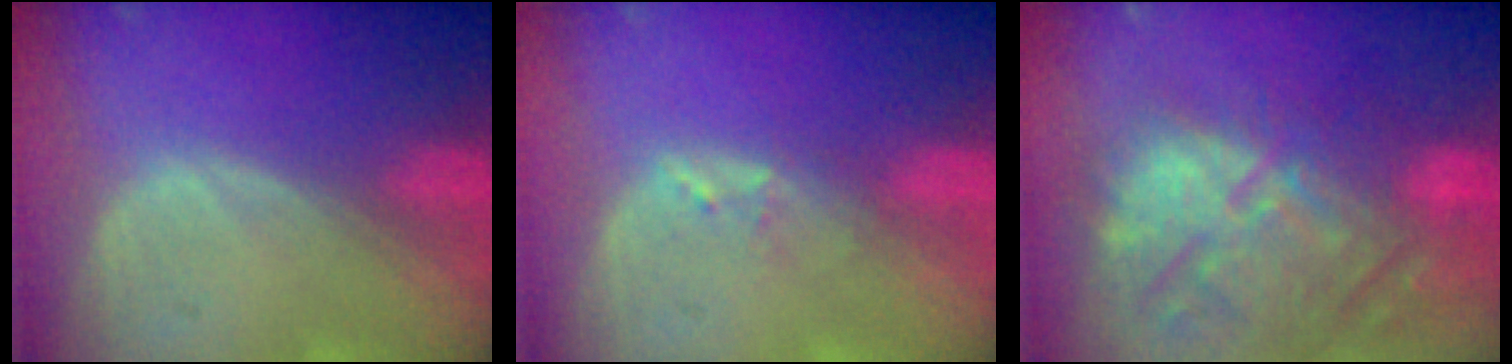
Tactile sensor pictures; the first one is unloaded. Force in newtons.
{"total": 1.6, "press": 1.5, "slide": 0.3}
{"total": 14.0, "press": 12.5, "slide": 6.2}